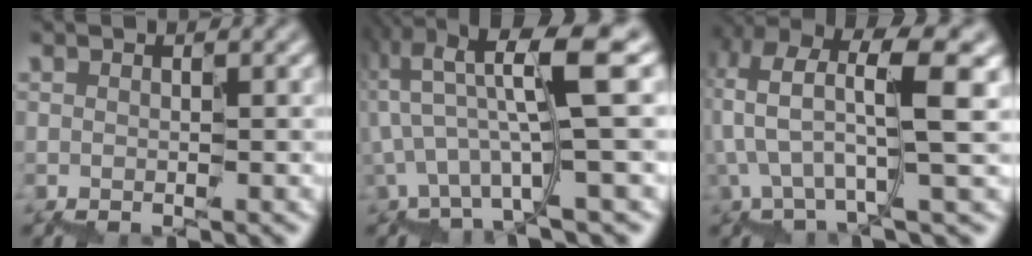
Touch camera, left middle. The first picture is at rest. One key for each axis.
{"total": 7.7, "fx": -0.2, "fy": 1.5, "fz": 7.5, "tx": -0.144, "ty": 0.016, "tz": -0.002}
{"total": 7.6, "fx": 1.5, "fy": 2.1, "fz": 7.2, "tx": -0.146, "ty": 0.017, "tz": 0.030}